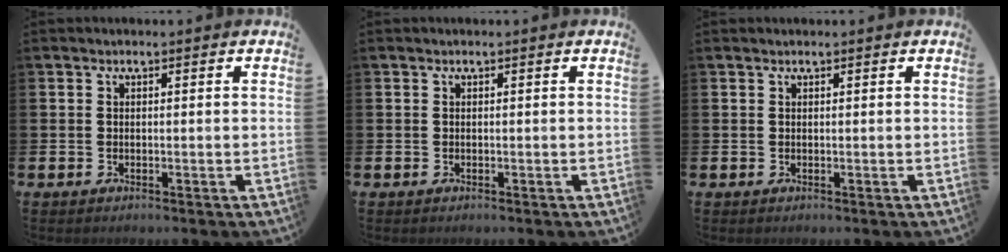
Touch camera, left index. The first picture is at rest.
{"total": 0.0}
{"total": 0.0}